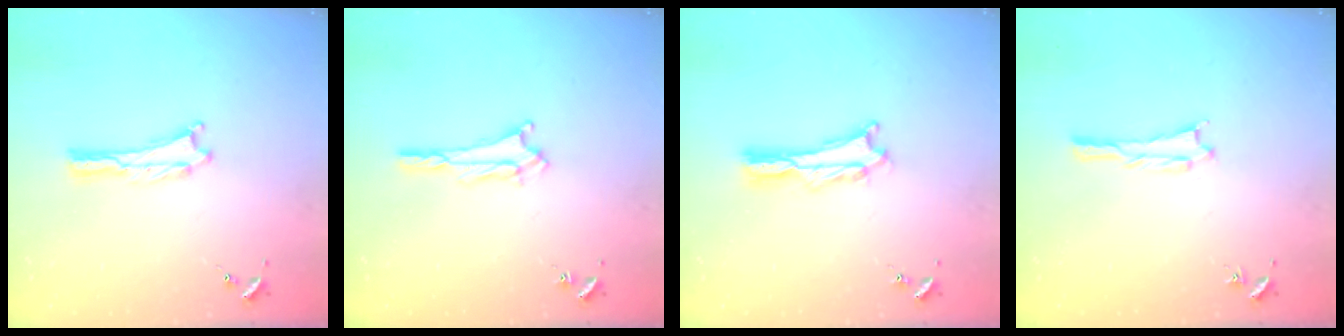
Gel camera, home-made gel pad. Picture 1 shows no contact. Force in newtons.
{"total": 2.4, "press": 2.4, "slide": 0.4}
{"total": 2.0, "press": 2.0, "slide": 0.3}
{"total": 0.6, "press": 0.6, "slide": 0.1}